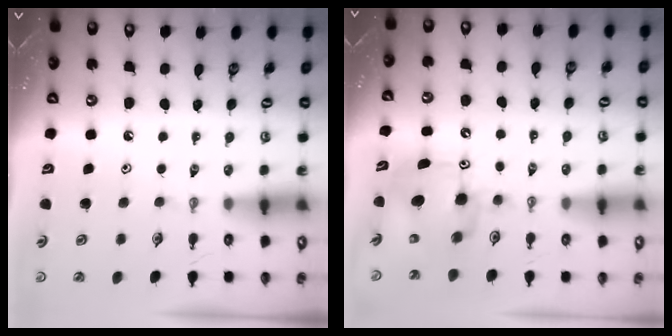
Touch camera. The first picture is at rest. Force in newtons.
{"total": 8.0, "press": 8.0, "slide": 0.8}